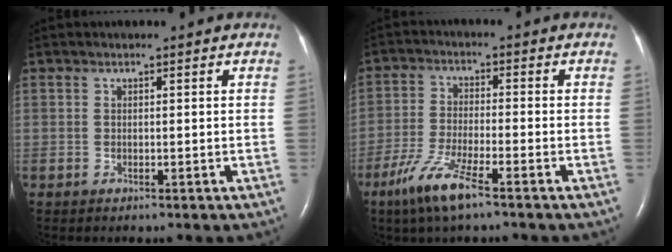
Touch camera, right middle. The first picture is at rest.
{"total": 7.8, "force": [-5.1, 0.7, 5.9], "torque": [-0.131, -0.017, -0.098]}